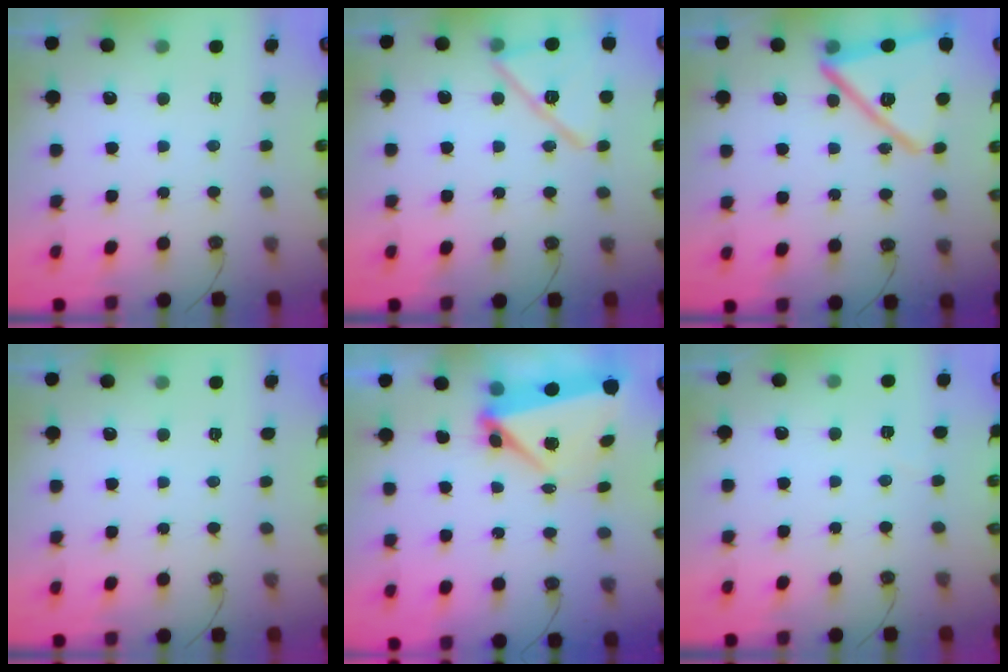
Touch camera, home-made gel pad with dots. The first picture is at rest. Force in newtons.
{"total": 14.7, "press": 14.7, "slide": 0.9}
{"total": 20.2, "press": 20.1, "slide": 1.6}
{"total": 0.0}
{"total": 5.4, "press": 5.3, "slide": 1.3}
{"total": 2.8, "press": 2.7, "slide": 0.8}